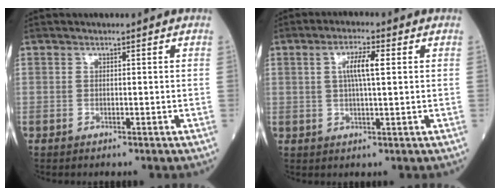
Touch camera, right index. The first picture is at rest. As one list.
[{"total": 4.9, "force": [1.2, 0.6, 4.8], "torque": [-0.092, 0.006, 0.022]}]